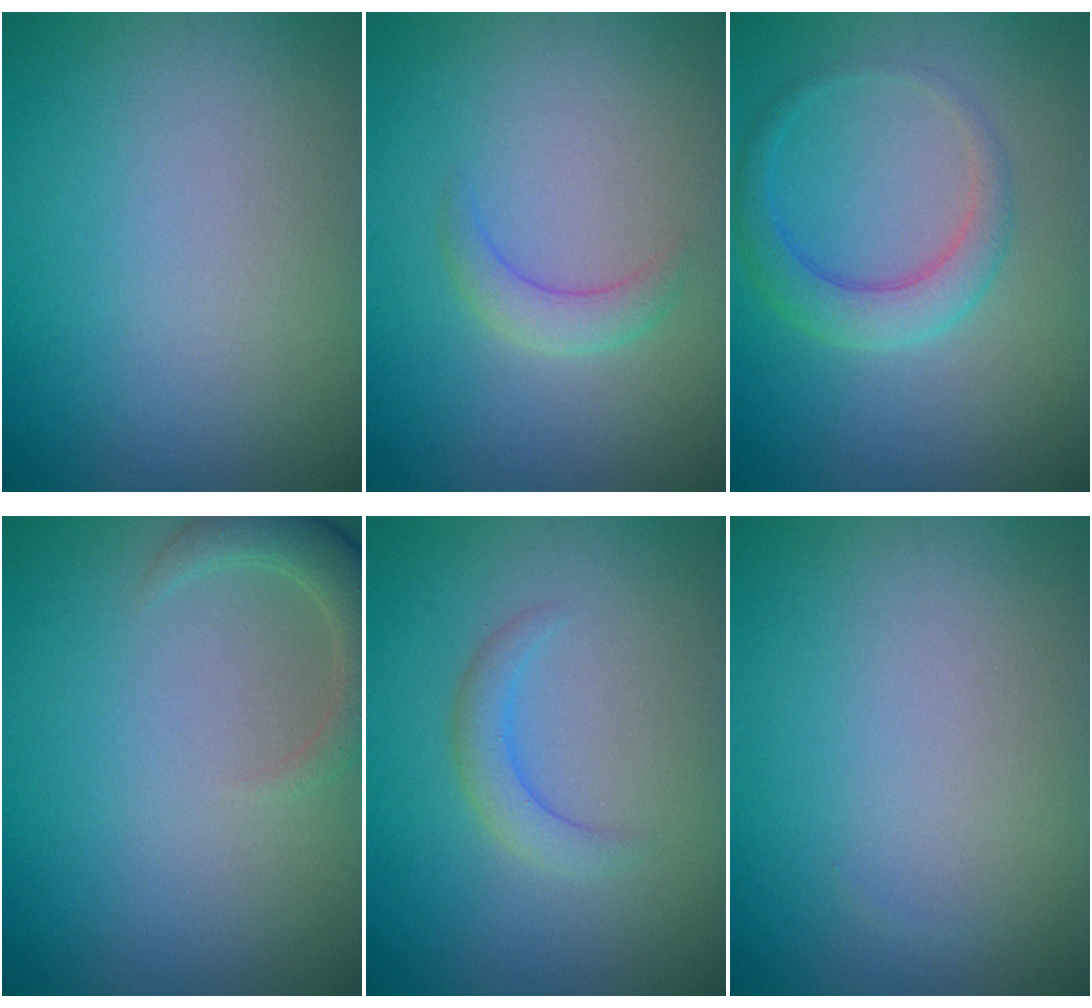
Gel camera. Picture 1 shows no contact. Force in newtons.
{"total": 1.9, "press": 1.9, "slide": 0.1}
{"total": 3.0, "press": 3.0, "slide": 0.1}
{"total": 2.7, "press": 2.6, "slide": 0.5}
{"total": 2.0, "press": 2.0, "slide": 0.3}
{"total": 0.0}